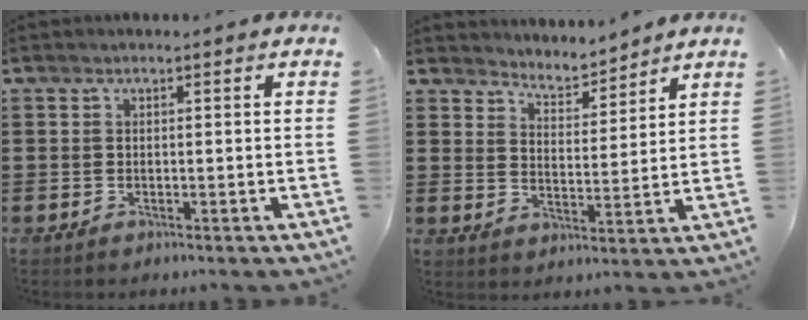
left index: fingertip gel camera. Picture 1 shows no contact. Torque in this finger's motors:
{"motor_torque": [-1.54, -0.60, -1.03, -0.21]}